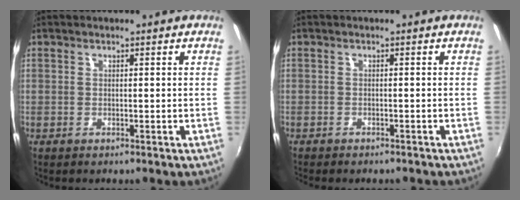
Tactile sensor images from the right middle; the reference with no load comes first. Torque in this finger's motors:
{"motor_torque": [1.01, -1.12, 0.20, 0.08]}